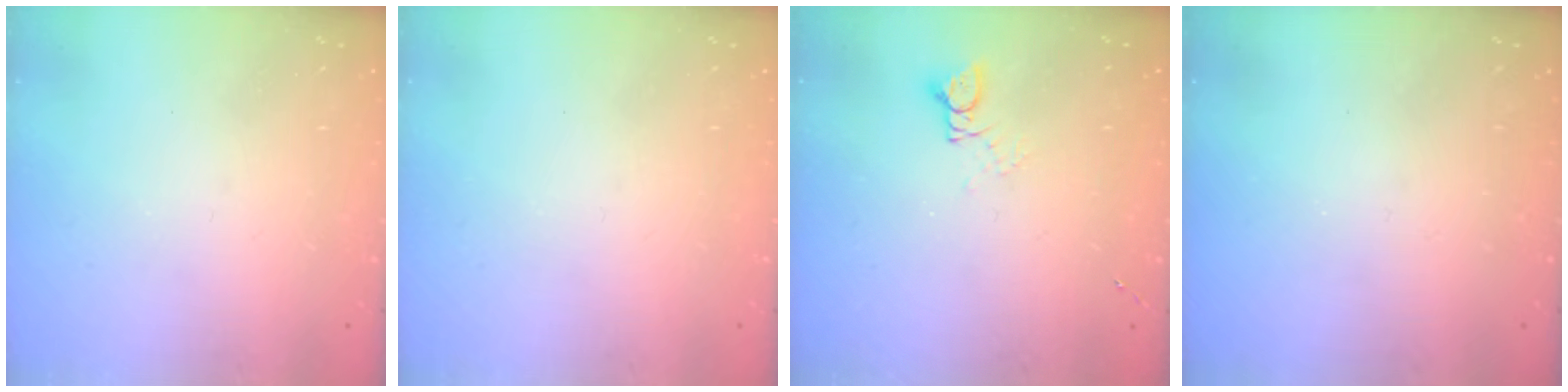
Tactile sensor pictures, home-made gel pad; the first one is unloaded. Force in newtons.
{"total": 0.0}
{"total": 2.4, "press": 2.4, "slide": 0.3}
{"total": 0.0}